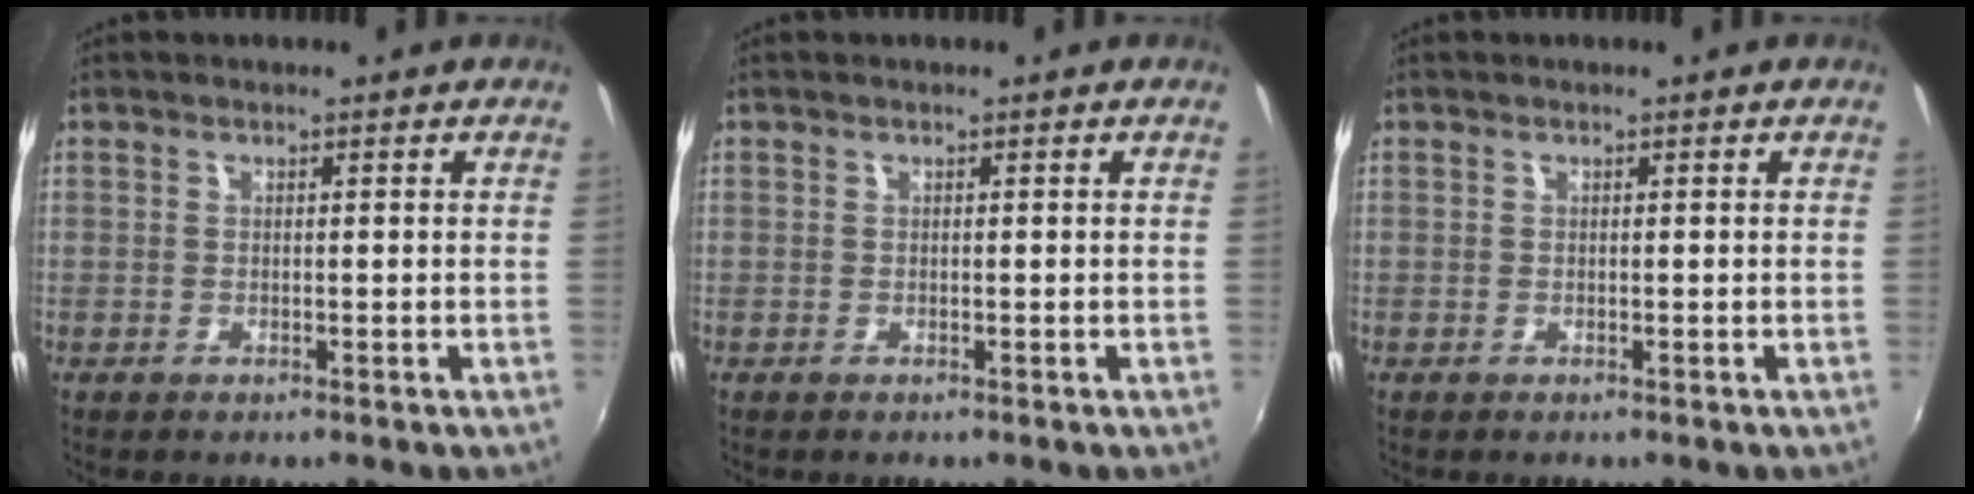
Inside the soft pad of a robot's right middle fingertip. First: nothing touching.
{"total": 0.0}
{"total": 0.0}